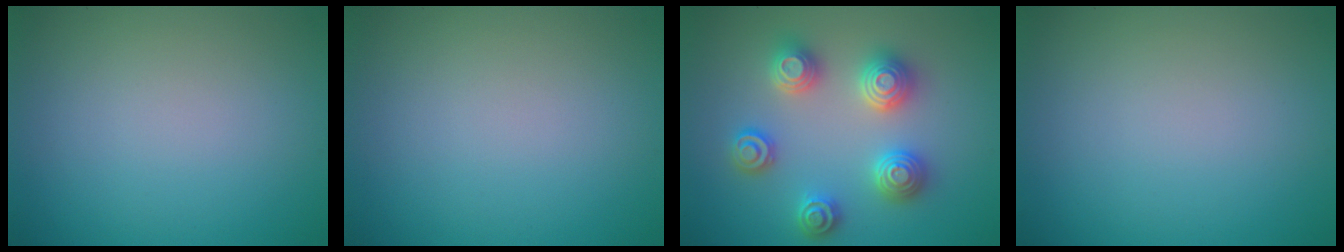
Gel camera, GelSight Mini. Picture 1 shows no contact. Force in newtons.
{"total": 0.0}
{"total": 4.8, "press": 4.7, "slide": 0.6}
{"total": 0.0}